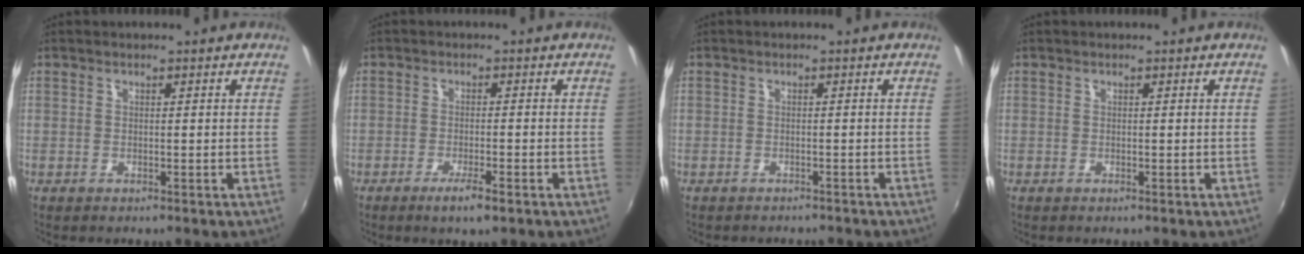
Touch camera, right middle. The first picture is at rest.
{"total": 3.8, "force": [-2.3, 0.4, 3.0], "torque": [-0.066, -0.008, -0.041]}
{"total": 2.2, "force": [-1.9, 1.1, 0.4], "torque": [-0.010, 0.002, -0.025]}
{"total": 0.0}